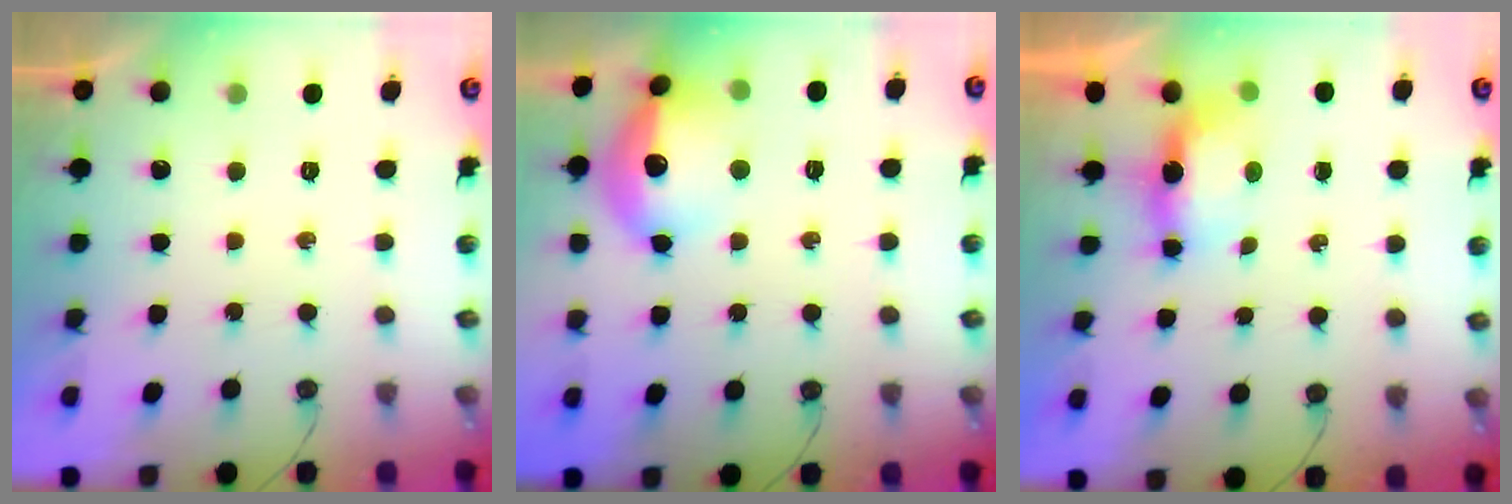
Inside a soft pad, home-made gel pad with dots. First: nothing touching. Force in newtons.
{"total": 16.3, "press": 16.3, "slide": 1.1}
{"total": 5.9, "press": 5.8, "slide": 0.7}